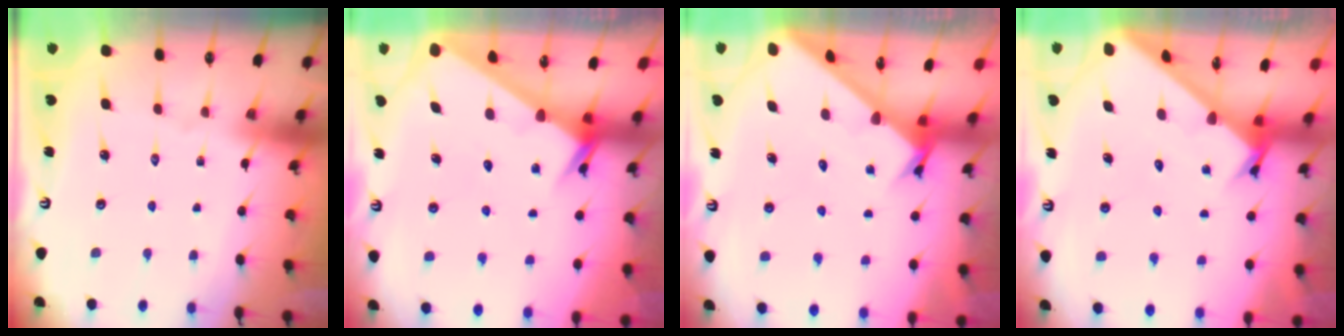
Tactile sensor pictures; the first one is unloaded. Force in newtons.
{"total": 2.6, "press": 2.6, "slide": 0.0}
{"total": 2.7, "press": 2.7, "slide": 0.3}
{"total": 2.7, "press": 2.7, "slide": 0.3}